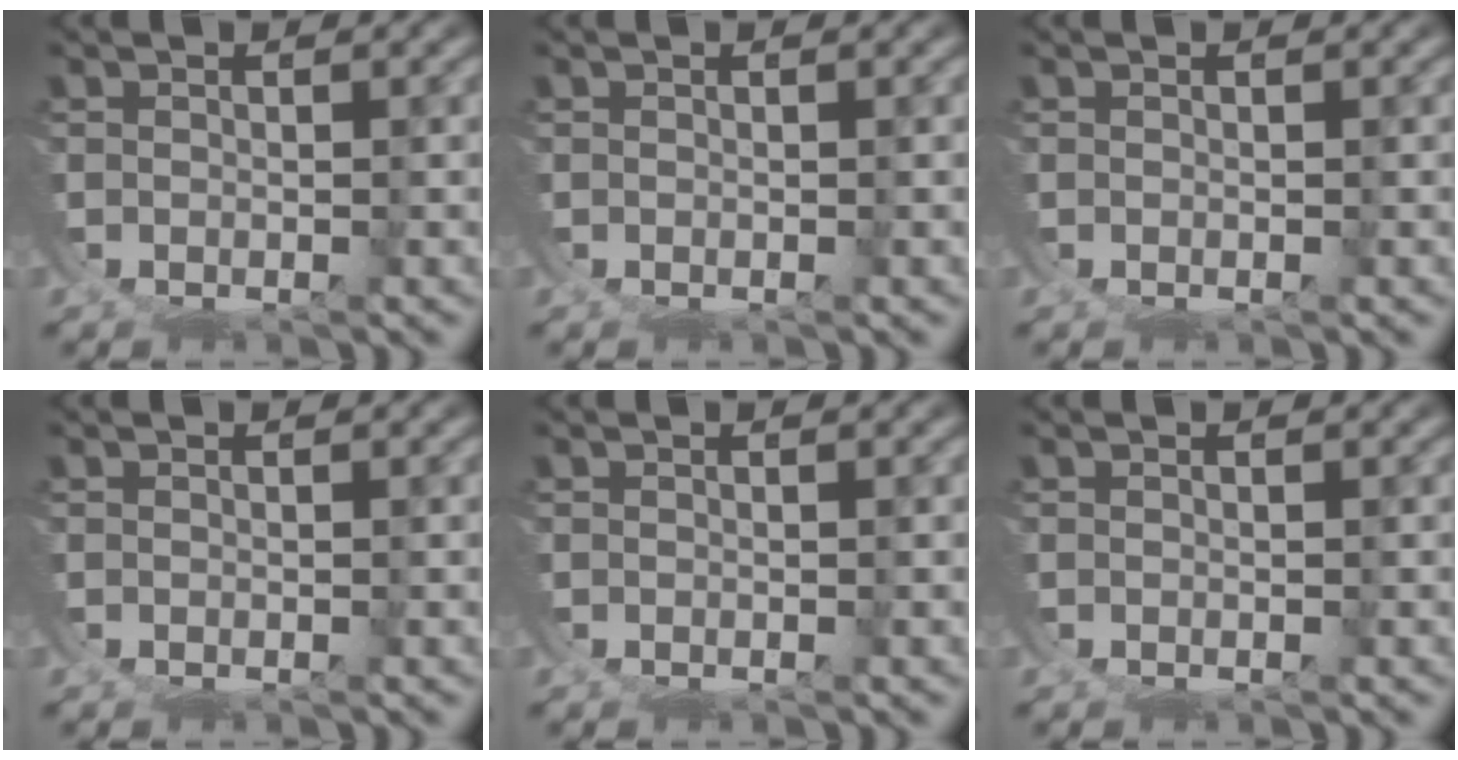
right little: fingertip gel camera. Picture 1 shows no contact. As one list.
[{"total": 0.0}, {"total": 0.0}, {"total": 0.0}, {"total": 0.0}, {"total": 0.0}]